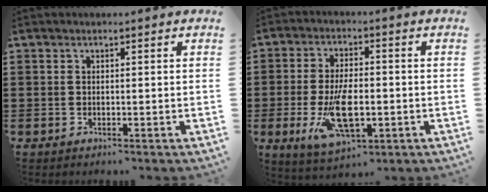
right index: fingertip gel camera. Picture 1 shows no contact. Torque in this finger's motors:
{"motor_torque": [2.14, 0.00, 1.05, 0.21]}